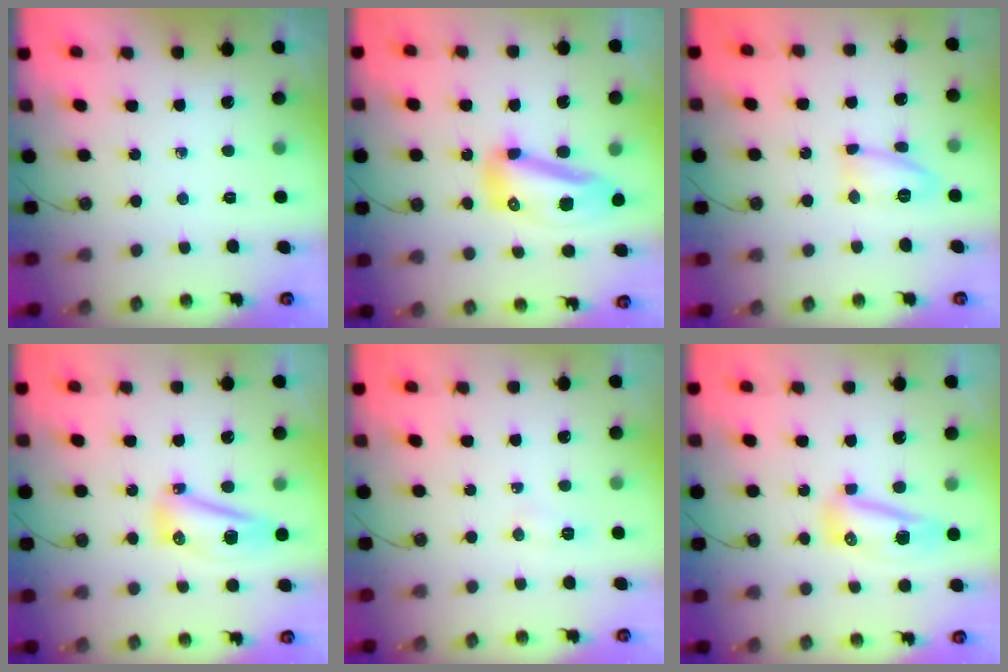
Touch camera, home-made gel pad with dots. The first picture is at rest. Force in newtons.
{"total": 12.7, "press": 12.6, "slide": 1.4}
{"total": 10.3, "press": 10.3, "slide": 1.2}
{"total": 10.8, "press": 10.8, "slide": 1.3}
{"total": 5.2, "press": 5.1, "slide": 0.6}
{"total": 8.7, "press": 8.4, "slide": 2.3}